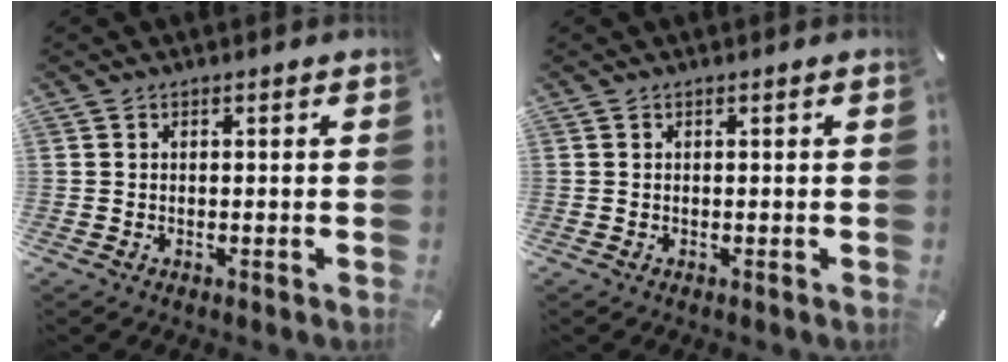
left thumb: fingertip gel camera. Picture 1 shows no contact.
{"total": 0.0}